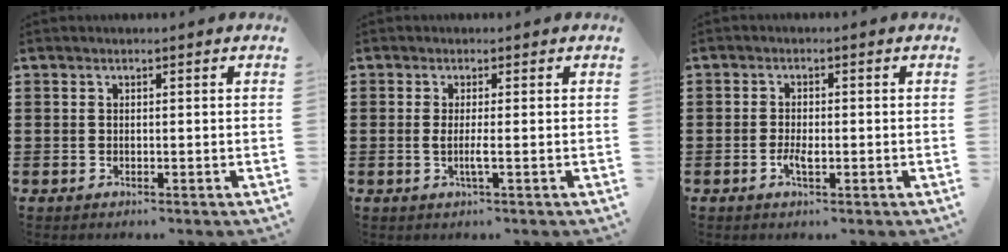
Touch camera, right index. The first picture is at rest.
{"total": 2.2, "force": [-0.5, -0.1, 2.1], "torque": [-0.039, -0.005, -0.010]}
{"total": 2.3, "force": [-0.8, 1.0, 1.9], "torque": [-0.044, -0.002, -0.016]}